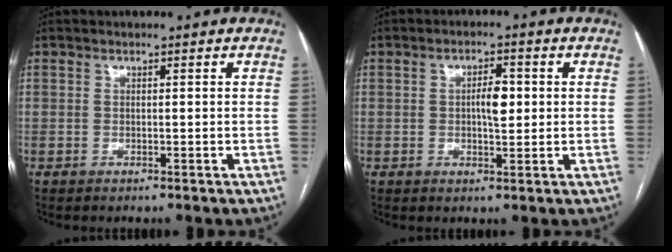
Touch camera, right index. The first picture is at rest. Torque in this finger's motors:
{"motor_torque": [0.03, -0.01, 0.09, 0.02]}